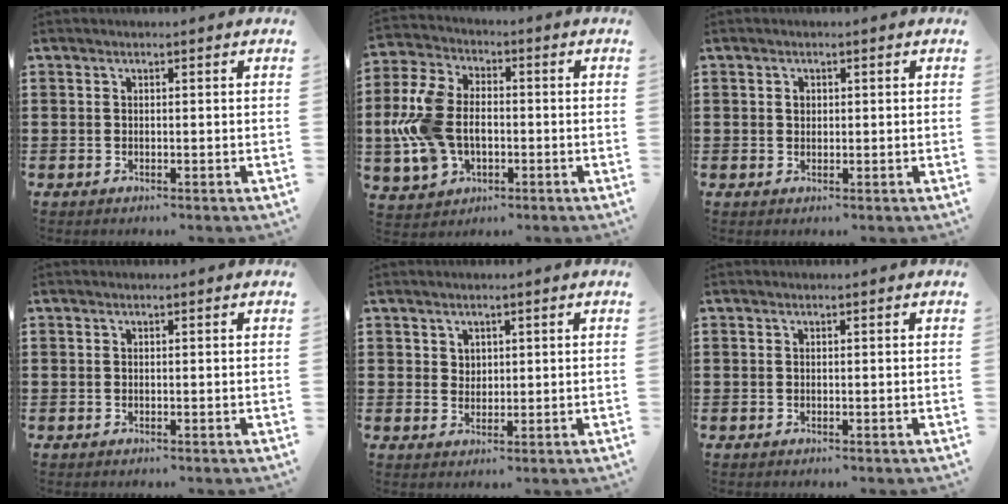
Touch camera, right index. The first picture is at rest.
{"total": 10.5, "force": [-1.0, 7.2, 7.6], "torque": [-0.207, 0.002, -0.027]}
{"total": 1.1, "force": [0.3, 0.8, 0.6], "torque": [-0.013, 0.005, 0.005]}
{"total": 0.0}
{"total": 2.1, "force": [1.3, 1.6, 0.3], "torque": [-0.011, 0.007, 0.025]}
{"total": 0.0}